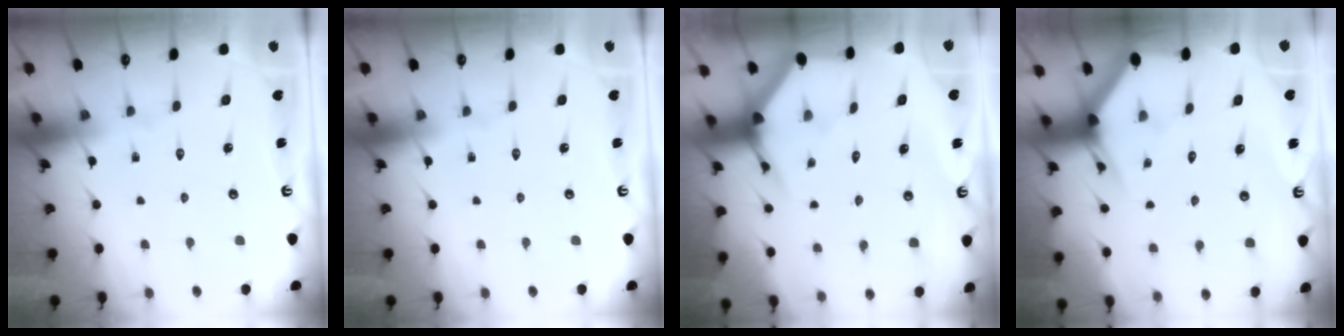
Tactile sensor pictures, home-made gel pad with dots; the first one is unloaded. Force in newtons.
{"total": 0.0}
{"total": 3.4, "press": 3.4, "slide": 0.1}
{"total": 2.9, "press": 2.9, "slide": 0.0}